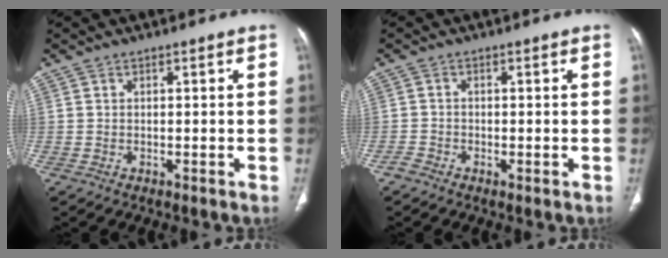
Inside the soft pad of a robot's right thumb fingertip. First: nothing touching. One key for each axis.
{"total": 1.7, "fx": -1.1, "fy": 0.8, "fz": 1.0, "tx": -0.016, "ty": 0.000, "tz": -0.024}